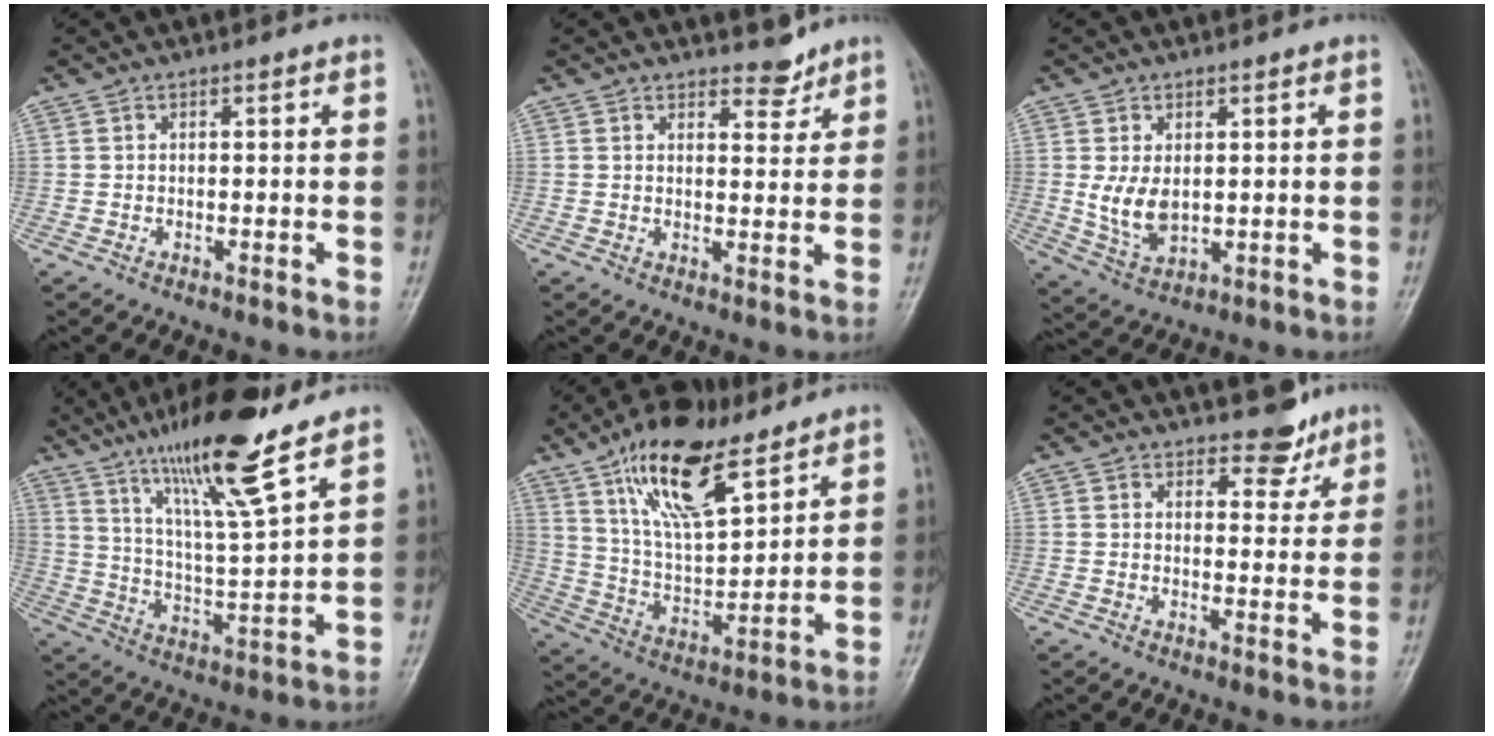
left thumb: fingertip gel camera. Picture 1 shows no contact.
{"total": 3.6, "force": [3.1, 1.6, 0.9], "torque": [0.007, -0.024, 0.046]}
{"total": 6.4, "force": [0.6, 4.0, 4.9], "torque": [-0.085, -0.014, 0.025]}
{"total": 16.4, "force": [11.5, 1.6, 11.6], "torque": [-0.195, -0.062, 0.204]}
{"total": 17.6, "force": [11.1, 6.6, 12.0], "torque": [-0.186, -0.045, 0.209]}
{"total": 5.1, "force": [4.1, 2.5, 1.7], "torque": [0.008, -0.029, 0.056]}